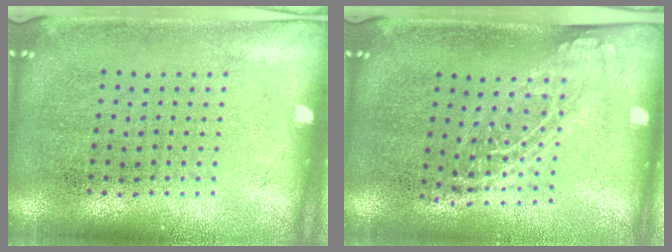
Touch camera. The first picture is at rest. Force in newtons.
{"total": 1.3, "press": 1.0, "slide": 0.8}